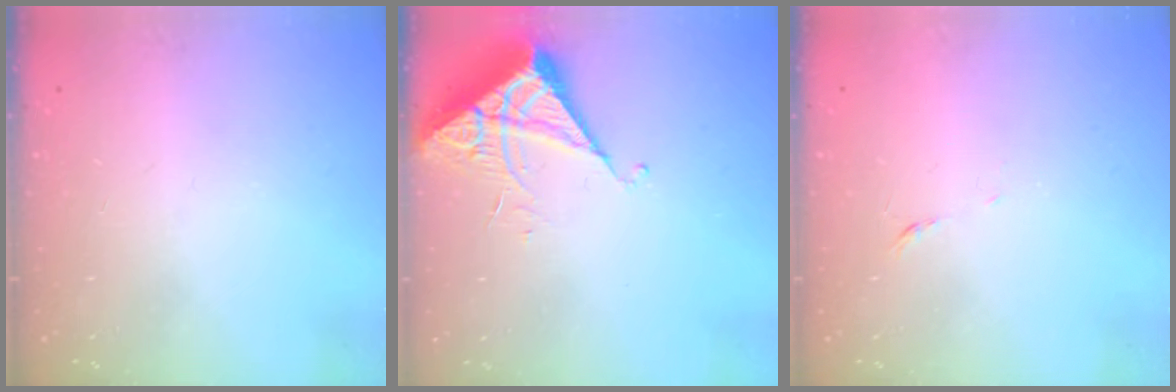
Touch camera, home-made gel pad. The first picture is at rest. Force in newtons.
{"total": 6.3, "press": 6.3, "slide": 0.2}
{"total": 3.9, "press": 3.8, "slide": 0.9}